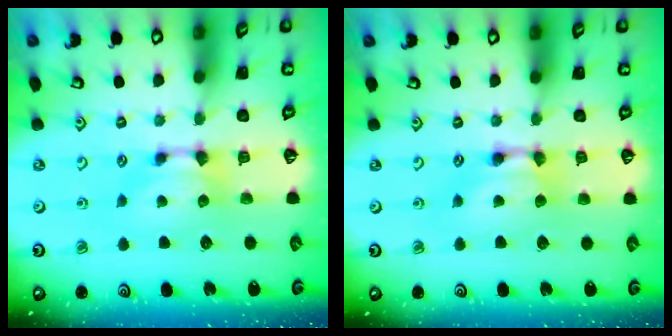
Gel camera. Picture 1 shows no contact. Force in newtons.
{"total": 1.9, "press": 1.9, "slide": 0.1}